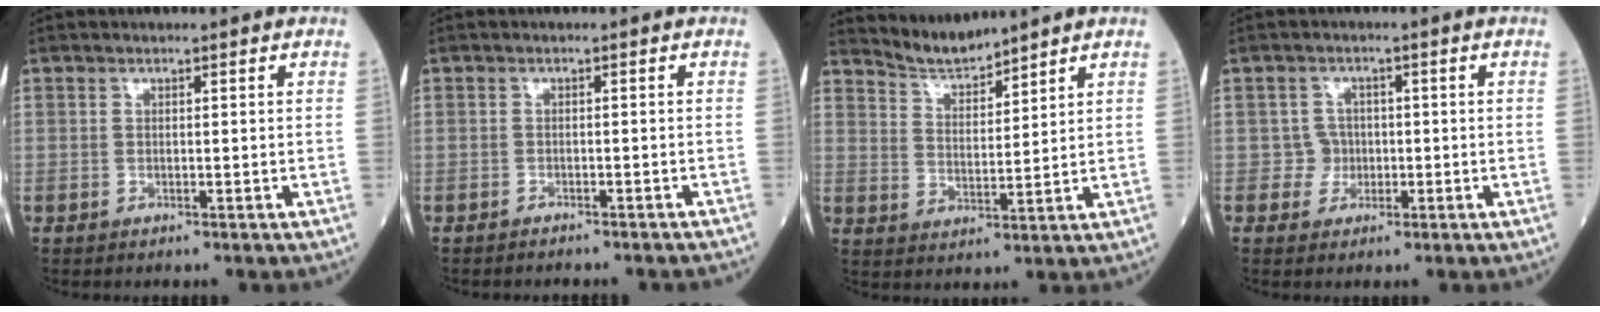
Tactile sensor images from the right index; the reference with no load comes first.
{"total": 6.1, "force": [-5.7, 1.2, 1.9], "torque": [-0.019, -0.010, -0.061]}
{"total": 5.1, "force": [5.1, -0.1, 0.0], "torque": [-0.007, -0.001, 0.106]}
{"total": 2.4, "force": [-0.4, 2.4, 0.0], "torque": [0.010, 0.010, -0.007]}